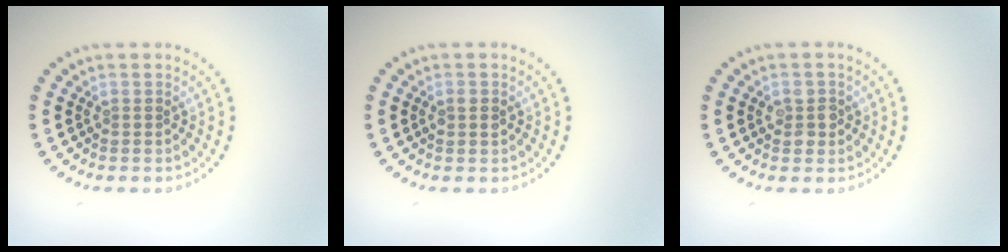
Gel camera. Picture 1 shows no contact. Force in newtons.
{"total": 1.3, "press": 1.3, "slide": 0.1}
{"total": 2.0, "press": 1.9, "slide": 0.4}